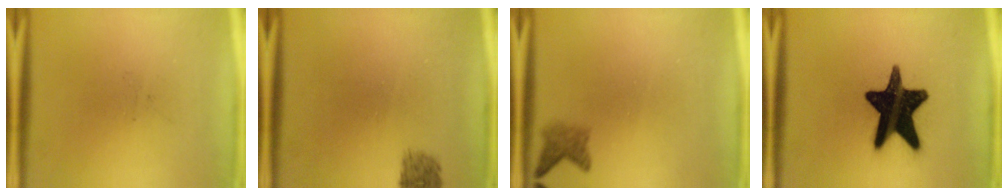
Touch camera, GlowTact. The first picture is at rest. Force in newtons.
{"total": 1.8}
{"total": 2.1}
{"total": 17.9}